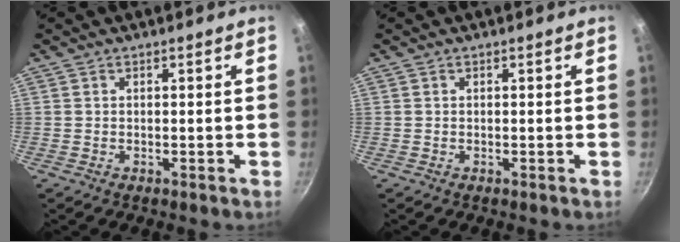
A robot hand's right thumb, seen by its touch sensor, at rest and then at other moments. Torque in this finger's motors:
{"motor_torque": [0.01, -0.02, 0.14, 0.09, 0.02]}